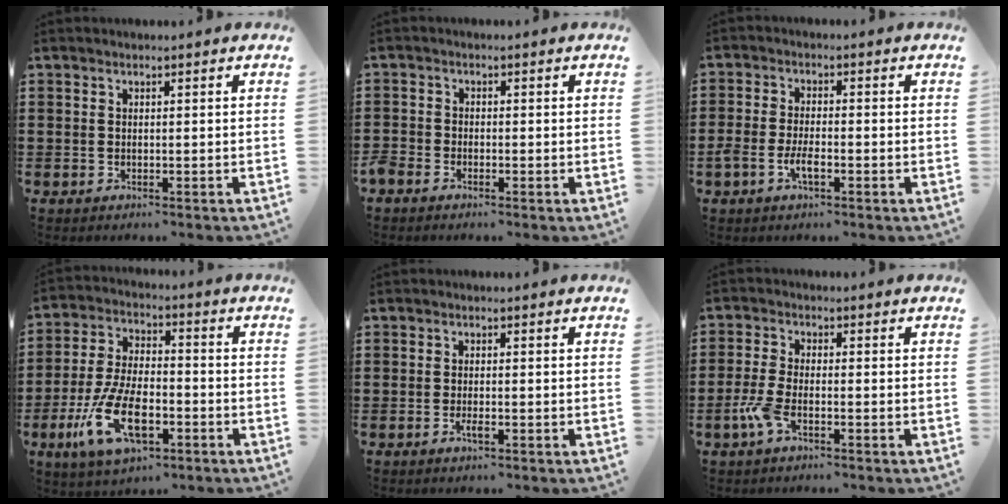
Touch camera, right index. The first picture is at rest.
{"total": 1.6, "force": [-1.5, 0.5, 0.1], "torque": [-0.013, 0.001, -0.034]}
{"total": 3.7, "force": [-1.9, 1.2, 2.9], "torque": [-0.070, -0.003, -0.040]}
{"total": 11.8, "force": [-4.7, 5.5, 9.4], "torque": [-0.216, -0.007, -0.089]}
{"total": 1.5, "force": [-0.7, 0.4, 1.3], "torque": [-0.031, -0.005, -0.015]}
{"total": 4.0, "force": [-2.1, 1.0, 3.2], "torque": [-0.083, -0.006, -0.045]}